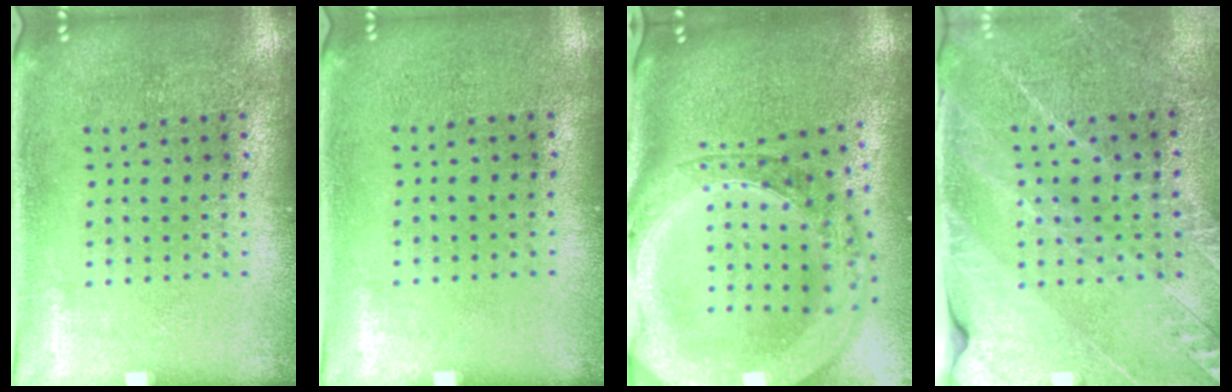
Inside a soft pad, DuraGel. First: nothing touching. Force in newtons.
{"total": 0.0}
{"total": 3.8, "press": 3.0, "slide": 2.4}
{"total": 2.6, "press": 2.6, "slide": 0.0}